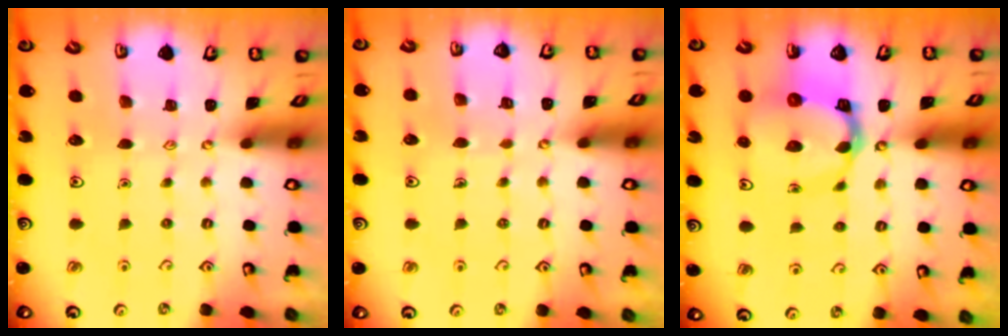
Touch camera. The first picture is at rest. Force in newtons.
{"total": 4.6, "press": 4.6, "slide": 0.4}
{"total": 9.7, "press": 9.6, "slide": 1.4}